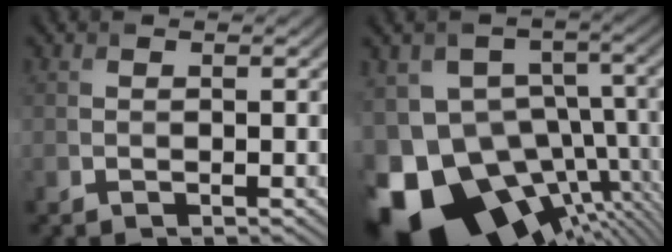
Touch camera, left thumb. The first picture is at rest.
{"total": 17.6, "force": [-8.4, 11.2, 10.7], "torque": [-0.205, -0.014, -0.124]}